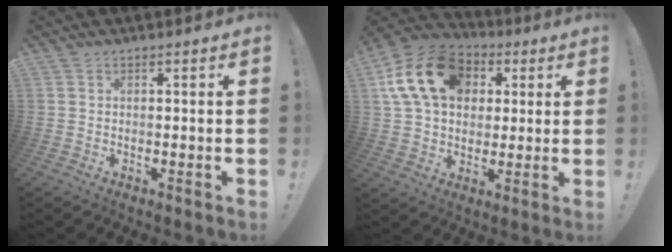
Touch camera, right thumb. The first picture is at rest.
{"total": 19.3, "force": [5.8, 14.1, 11.7], "torque": [-0.195, -0.004, 0.109]}